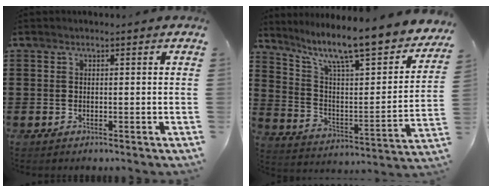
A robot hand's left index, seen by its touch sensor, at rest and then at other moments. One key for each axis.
{"total": 10.2, "fx": 8.4, "fy": 1.1, "fz": 5.6, "tx": -0.128, "ty": -0.071, "tz": 0.136}